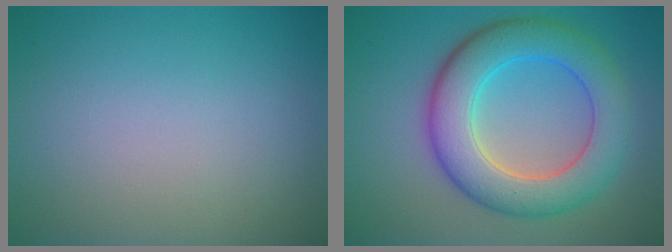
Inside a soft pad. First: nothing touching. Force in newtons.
{"total": 7.9, "press": 7.9, "slide": 0.1}